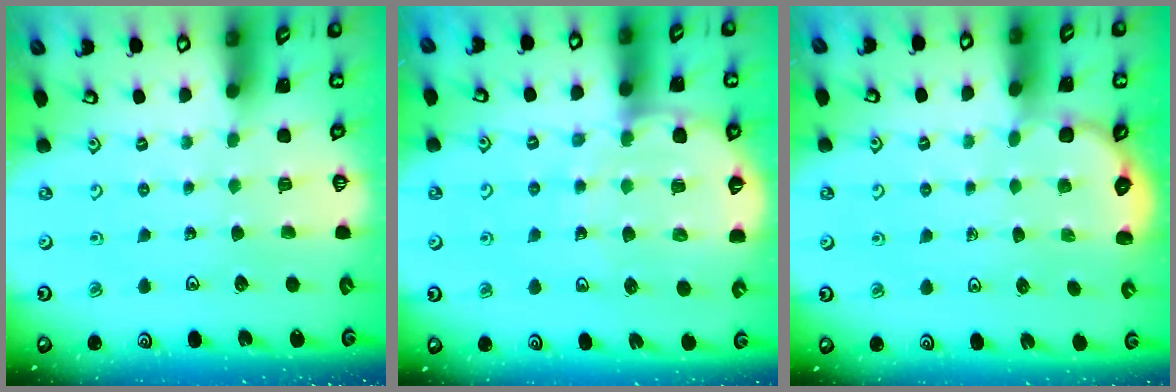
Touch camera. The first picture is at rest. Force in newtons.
{"total": 8.6, "press": 8.1, "slide": 2.7}
{"total": 2.6, "press": 2.5, "slide": 0.5}